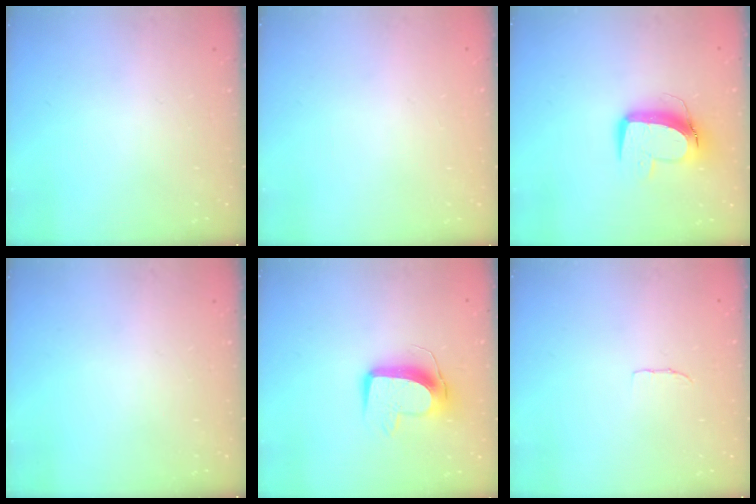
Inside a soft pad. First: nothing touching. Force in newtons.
{"total": 0.0}
{"total": 11.7, "press": 11.6, "slide": 1.2}
{"total": 0.0}
{"total": 10.1, "press": 10.1, "slide": 0.4}
{"total": 3.4, "press": 3.4, "slide": 0.2}